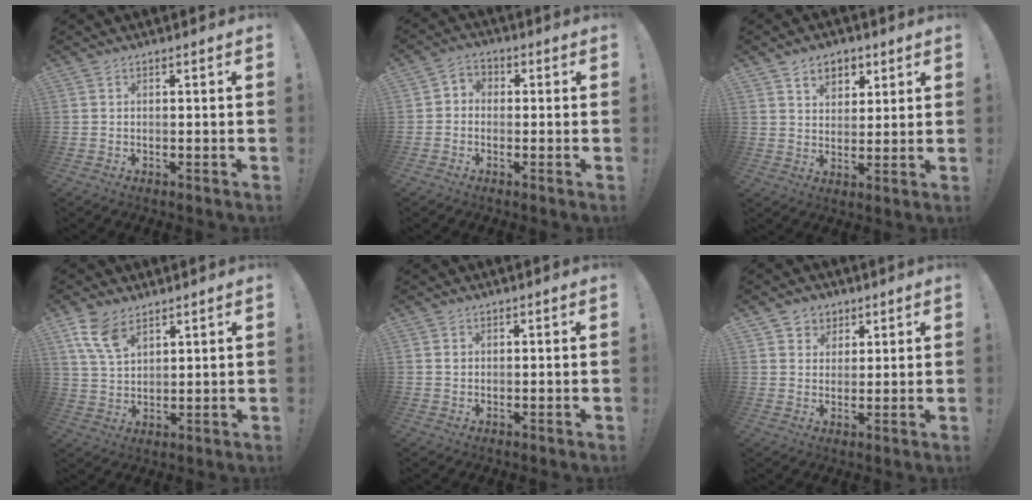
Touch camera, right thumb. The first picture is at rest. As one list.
[{"total": 3.5, "force": [-1.6, 2.8, 1.5], "torque": [-0.032, 0.015, -0.026]}, {"total": 7.2, "force": [4.0, 5.4, 2.4], "torque": [-0.037, -0.020, 0.076]}, {"total": 9.0, "force": [5.6, 4.8, 5.2], "torque": [-0.105, -0.017, 0.111]}, {"total": 1.0, "force": [0.5, 0.9, 0.1], "torque": [0.006, -0.001, 0.007]}, {"total": 5.2, "force": [2.4, 4.6, 0.3], "torque": [0.001, -0.020, 0.045]}]